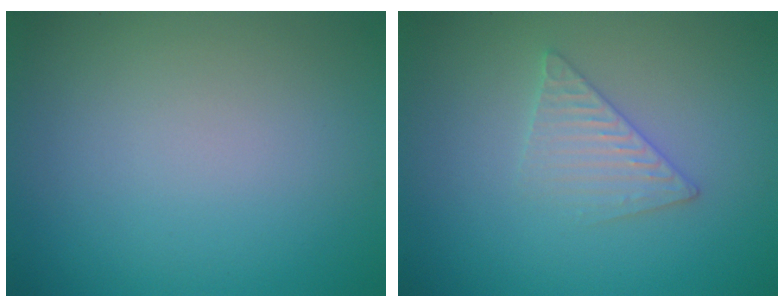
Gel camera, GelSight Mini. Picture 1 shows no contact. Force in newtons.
{"total": 2.4, "press": 2.3, "slide": 0.2}